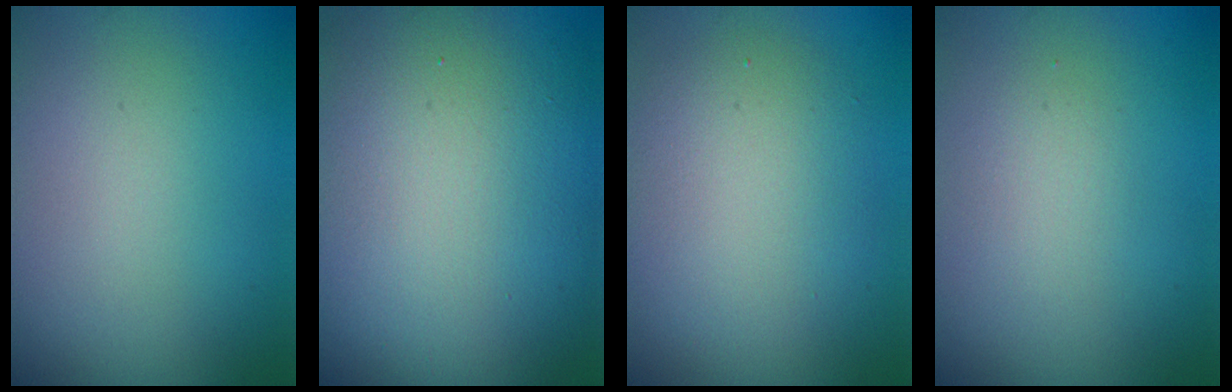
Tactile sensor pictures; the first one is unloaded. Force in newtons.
{"total": 18.1, "press": 18.1, "slide": 1.0}
{"total": 5.2, "press": 5.2, "slide": 0.4}
{"total": 1.3, "press": 1.3, "slide": 0.1}